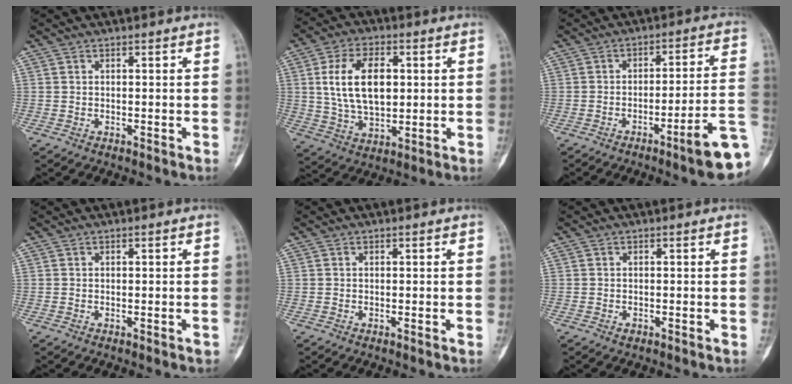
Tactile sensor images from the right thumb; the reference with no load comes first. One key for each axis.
{"total": 13.6, "fx": 2.3, "fy": 8.0, "fz": 10.7, "tx": -0.172, "ty": -0.003, "tz": 0.045}
{"total": 15.6, "fx": -6.5, "fy": 2.0, "fz": 14.0, "tx": -0.148, "ty": 0.048, "tz": -0.090}
{"total": 0.8, "fx": -0.4, "fy": 0.1, "fz": 0.6, "tx": -0.005, "ty": 0.004, "tz": -0.005}
{"total": 0.0}
{"total": 0.8, "fx": -0.5, "fy": 0.4, "fz": 0.5, "tx": -0.005, "ty": 0.005, "tz": -0.007}